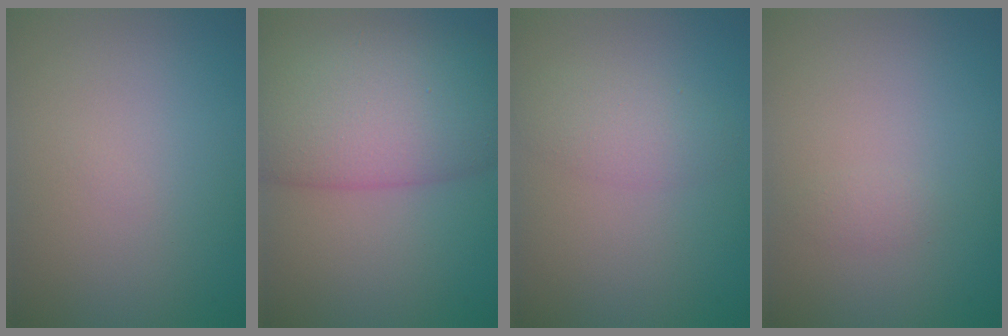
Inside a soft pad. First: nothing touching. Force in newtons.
{"total": 10.5, "press": 10.5, "slide": 0.4}
{"total": 2.4, "press": 2.4, "slide": 0.1}
{"total": 0.7, "press": 0.7, "slide": 0.0}